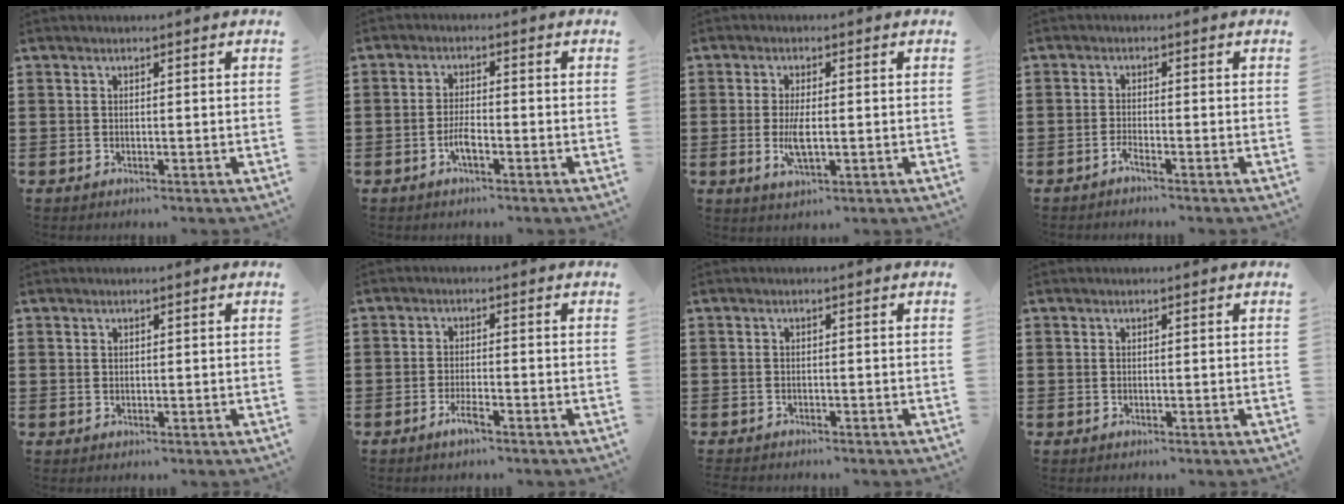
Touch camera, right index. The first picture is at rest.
{"total": 3.3, "force": [-1.5, 0.9, 2.8], "torque": [-0.063, -0.001, -0.032]}
{"total": 4.5, "force": [-0.6, 1.5, 4.2], "torque": [-0.087, -0.004, -0.014]}
{"total": 1.5, "force": [-1.4, -0.1, 0.7], "torque": [-0.015, -0.001, -0.026]}
{"total": 0.6, "force": [0.3, 0.5, 0.1], "torque": [-0.003, 0.002, 0.007]}
{"total": 2.5, "force": [-1.7, 0.4, 1.8], "torque": [-0.038, -0.002, -0.033]}
{"total": 0.8, "force": [-0.7, 0.1, 0.0], "torque": [-0.003, 0.000, -0.016]}
{"total": 0.0}